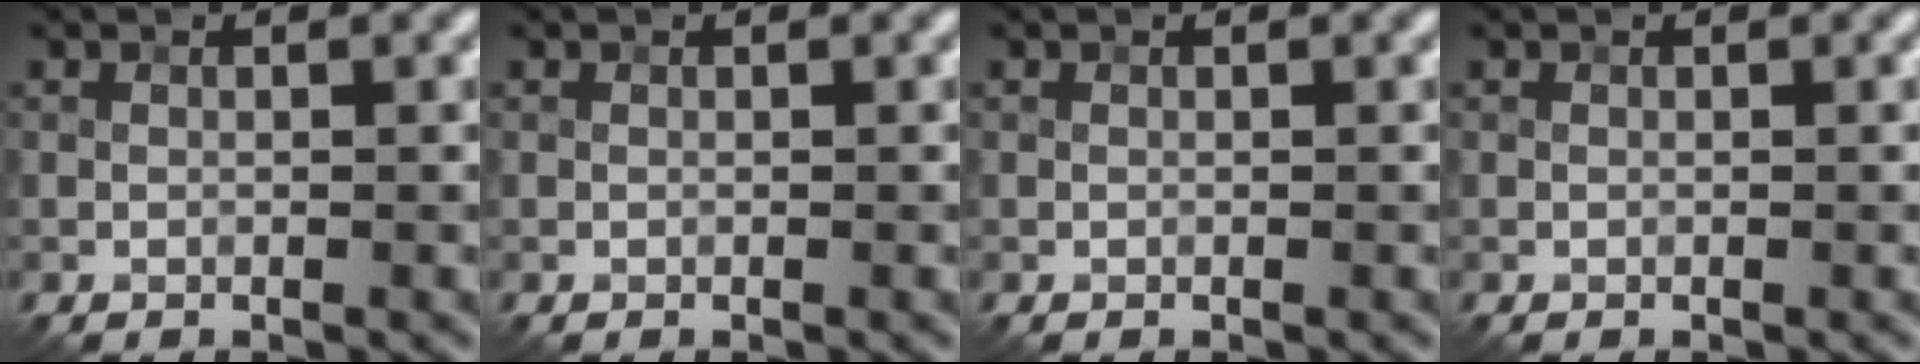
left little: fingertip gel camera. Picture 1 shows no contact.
{"total": 0.0}
{"total": 0.0}
{"total": 0.0}